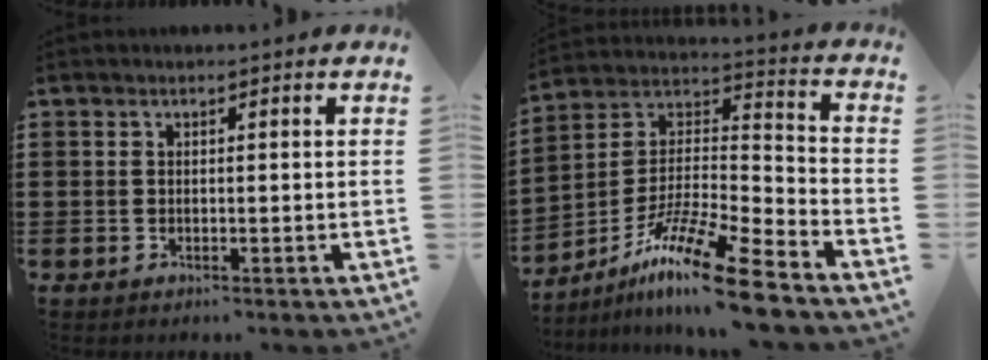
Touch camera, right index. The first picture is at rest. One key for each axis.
{"total": 14.7, "fx": -11.3, "fy": 1.0, "fz": 9.4, "tx": -0.169, "ty": 0.026, "tz": -0.212}